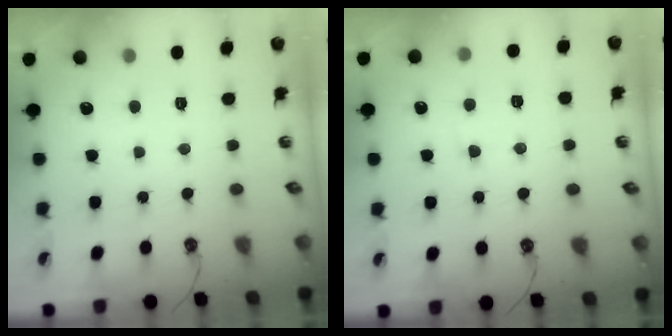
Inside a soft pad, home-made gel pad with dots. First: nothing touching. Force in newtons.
{"total": 2.0, "press": 1.9, "slide": 0.6}